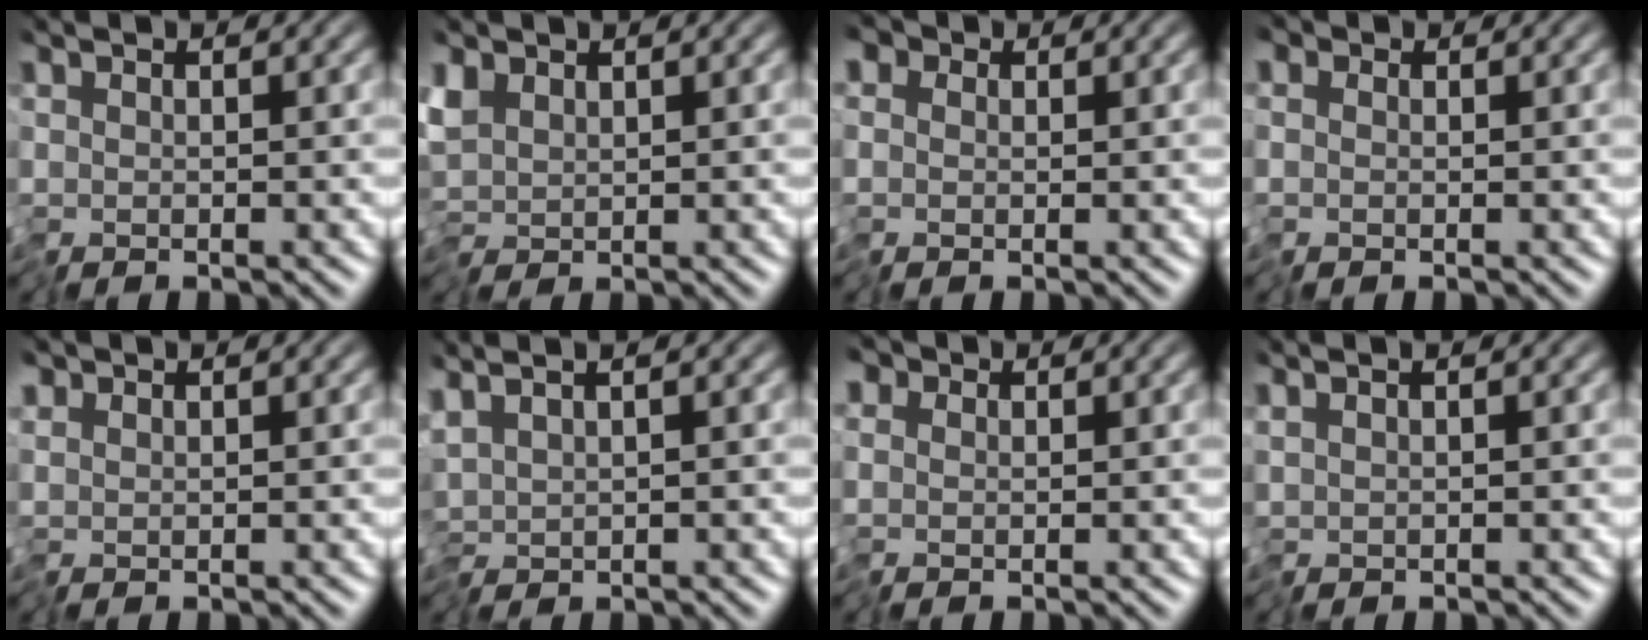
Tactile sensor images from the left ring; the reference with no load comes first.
{"total": 1.6, "force": [0.3, 1.2, 1.0], "torque": [-0.019, 0.001, 0.004]}
{"total": 2.9, "force": [0.3, 2.6, 1.2], "torque": [-0.032, 0.011, -0.003]}
{"total": 0.8, "force": [-0.4, 0.7, 0.0], "torque": [0.001, 0.000, -0.010]}
{"total": 0.5, "force": [0.3, 0.5, 0.0], "torque": [-0.002, 0.000, 0.004]}
{"total": 2.0, "force": [0.3, 0.5, 1.9], "torque": [-0.040, 0.006, 0.004]}
{"total": 1.1, "force": [-0.2, 1.1, 0.1], "torque": [-0.001, 0.000, -0.008]}
{"total": 0.6, "force": [0.2, 0.1, 0.6], "torque": [-0.014, 0.003, 0.005]}